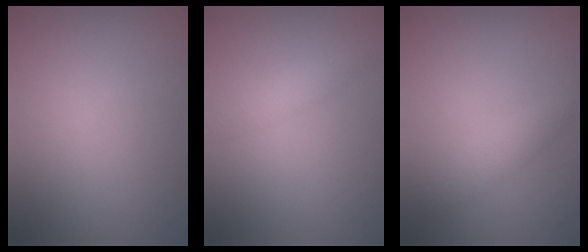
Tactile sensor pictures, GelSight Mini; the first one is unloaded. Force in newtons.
{"total": 1.7, "press": 1.7, "slide": 0.1}
{"total": 1.7, "press": 1.7, "slide": 0.0}